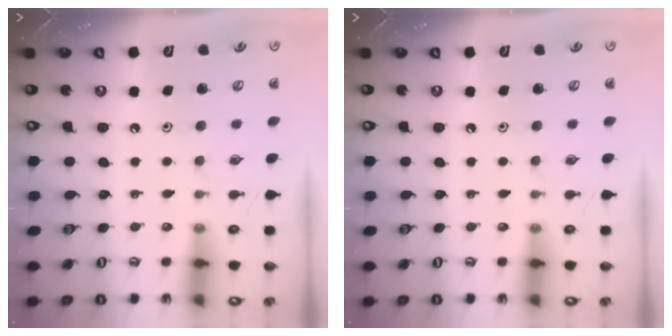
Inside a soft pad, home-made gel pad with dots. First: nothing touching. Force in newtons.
{"total": 0.0}